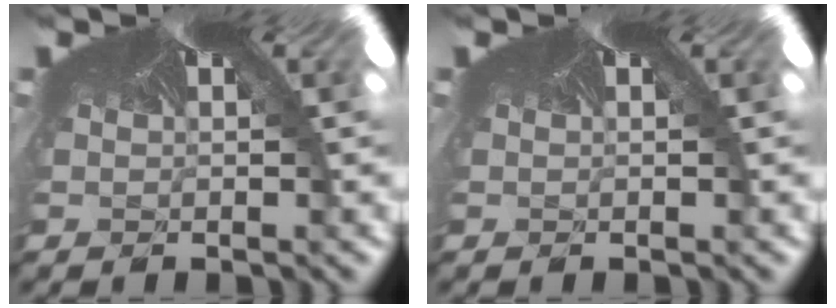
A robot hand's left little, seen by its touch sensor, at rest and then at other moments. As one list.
[{"total": 0.0}]